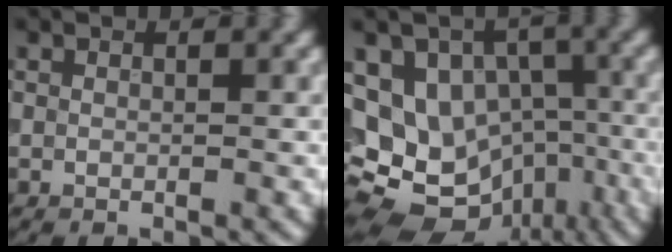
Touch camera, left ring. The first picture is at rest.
{"total": 14.9, "force": [-3.3, 12.5, 7.3], "torque": [-0.143, 0.008, -0.043]}